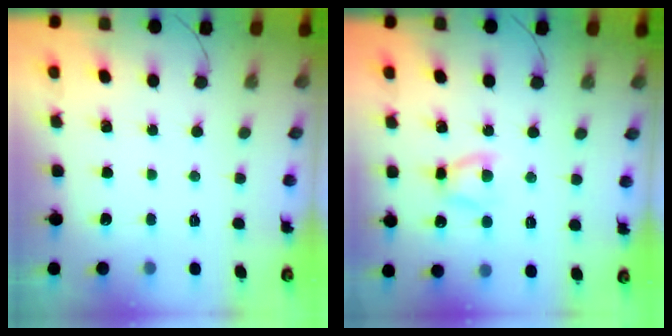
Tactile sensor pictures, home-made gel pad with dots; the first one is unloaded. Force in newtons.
{"total": 5.3, "press": 5.3, "slide": 0.8}